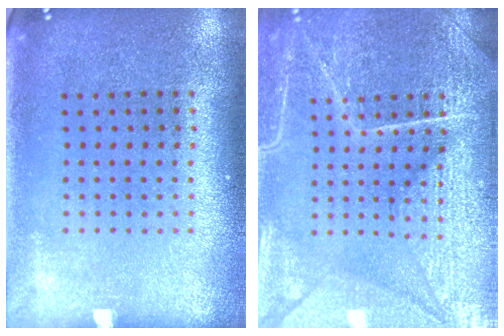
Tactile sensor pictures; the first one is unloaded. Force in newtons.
{"total": 7.1, "press": 7.1, "slide": 1.0}